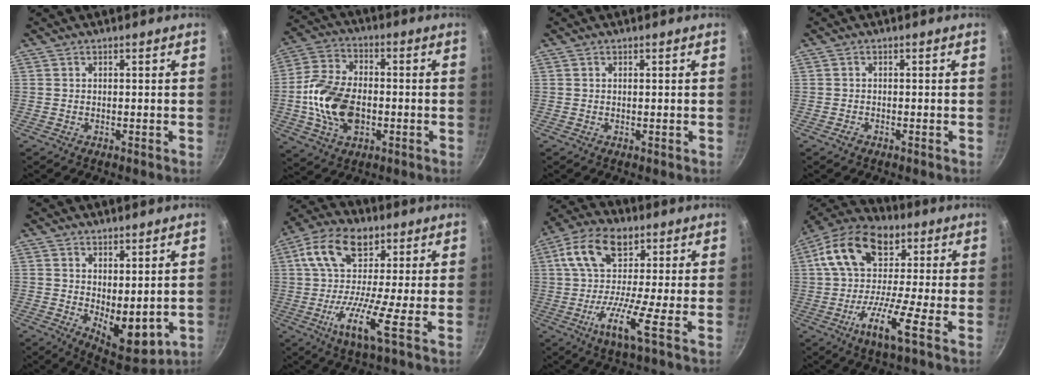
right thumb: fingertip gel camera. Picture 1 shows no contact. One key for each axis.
{"total": 15.0, "fx": -2.4, "fy": 9.7, "fz": 11.2, "tx": -0.200, "ty": 0.023, "tz": -0.050}
{"total": 0.0}
{"total": 1.0, "fx": -0.7, "fy": 0.6, "fz": 0.5, "tx": -0.010, "ty": 0.003, "tz": -0.015}
{"total": 9.4, "fx": 1.2, "fy": 4.8, "fz": 8.0, "tx": -0.092, "ty": -0.033, "tz": 0.034}
{"total": 14.3, "fx": 1.1, "fy": 6.0, "fz": 13.0, "tx": -0.234, "ty": 0.010, "tz": -0.008}
{"total": 12.8, "fx": 0.4, "fy": 4.6, "fz": 11.9, "tx": -0.222, "ty": 0.012, "tz": -0.020}
{"total": 16.7, "fx": 0.2, "fy": 8.1, "fz": 14.6, "tx": -0.250, "ty": 0.029, "tz": -0.025}